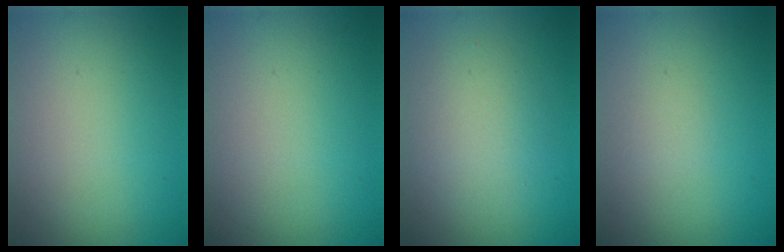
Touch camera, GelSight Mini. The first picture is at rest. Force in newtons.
{"total": 0.0}
{"total": 3.1, "press": 3.1, "slide": 0.2}
{"total": 0.6, "press": 0.6, "slide": 0.1}